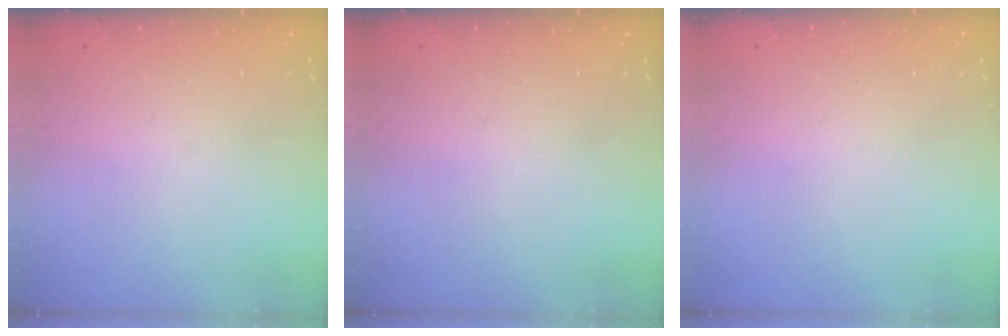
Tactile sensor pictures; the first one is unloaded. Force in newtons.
{"total": 0.0}
{"total": 0.0}